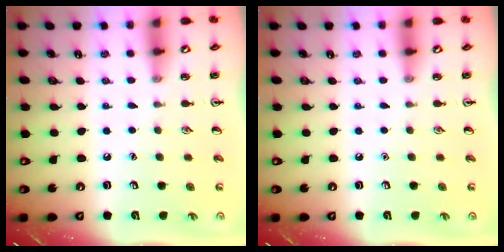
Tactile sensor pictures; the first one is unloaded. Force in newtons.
{"total": 0.0}